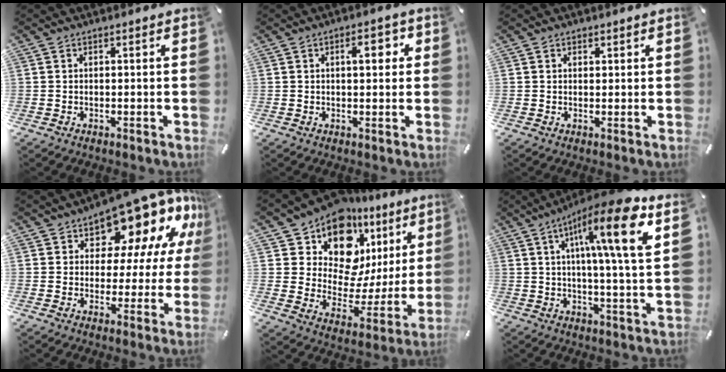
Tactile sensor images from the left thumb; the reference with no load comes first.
{"total": 5.3, "force": [1.5, 2.5, 4.4], "torque": [-0.051, -0.003, 0.013]}
{"total": 1.2, "force": [0.5, 1.1, 0.1], "torque": [0.005, 0.001, 0.006]}
{"total": 16.1, "force": [12.0, 8.0, 7.3], "torque": [-0.113, -0.098, 0.204]}
{"total": 15.3, "force": [11.3, 8.6, 5.8], "torque": [-0.101, -0.112, 0.195]}
{"total": 17.5, "force": [6.8, 2.7, 15.9], "torque": [-0.258, -0.022, 0.092]}